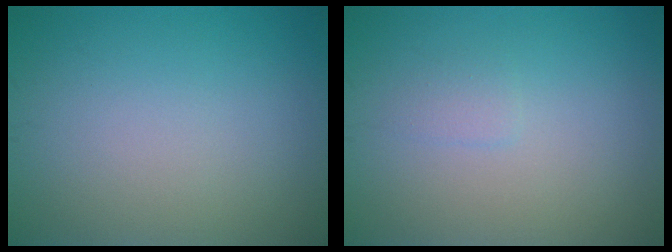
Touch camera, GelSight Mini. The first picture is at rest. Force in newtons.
{"total": 0.9, "press": 0.9, "slide": 0.1}